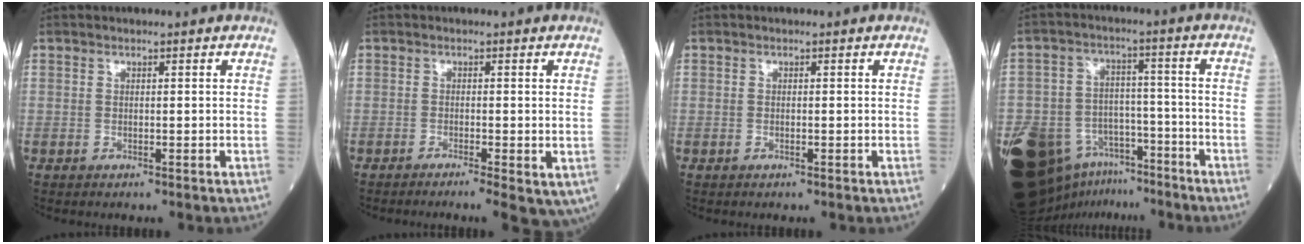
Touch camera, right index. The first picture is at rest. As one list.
[{"total": 5.2, "force": [-2.4, 1.3, 4.4], "torque": [-0.046, -0.012, -0.037]}, {"total": 0.0}, {"total": 20.4, "force": [-13.0, 12.3, 9.9], "torque": [-0.230, 0.019, -0.205]}]